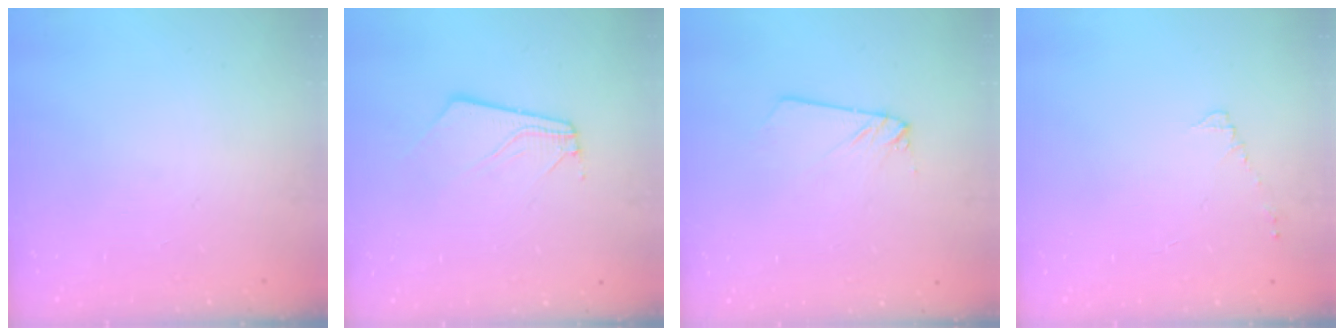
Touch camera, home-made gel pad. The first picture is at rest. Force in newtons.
{"total": 3.8, "press": 3.8, "slide": 0.3}
{"total": 2.3, "press": 2.3, "slide": 0.1}
{"total": 4.3, "press": 4.3, "slide": 0.6}